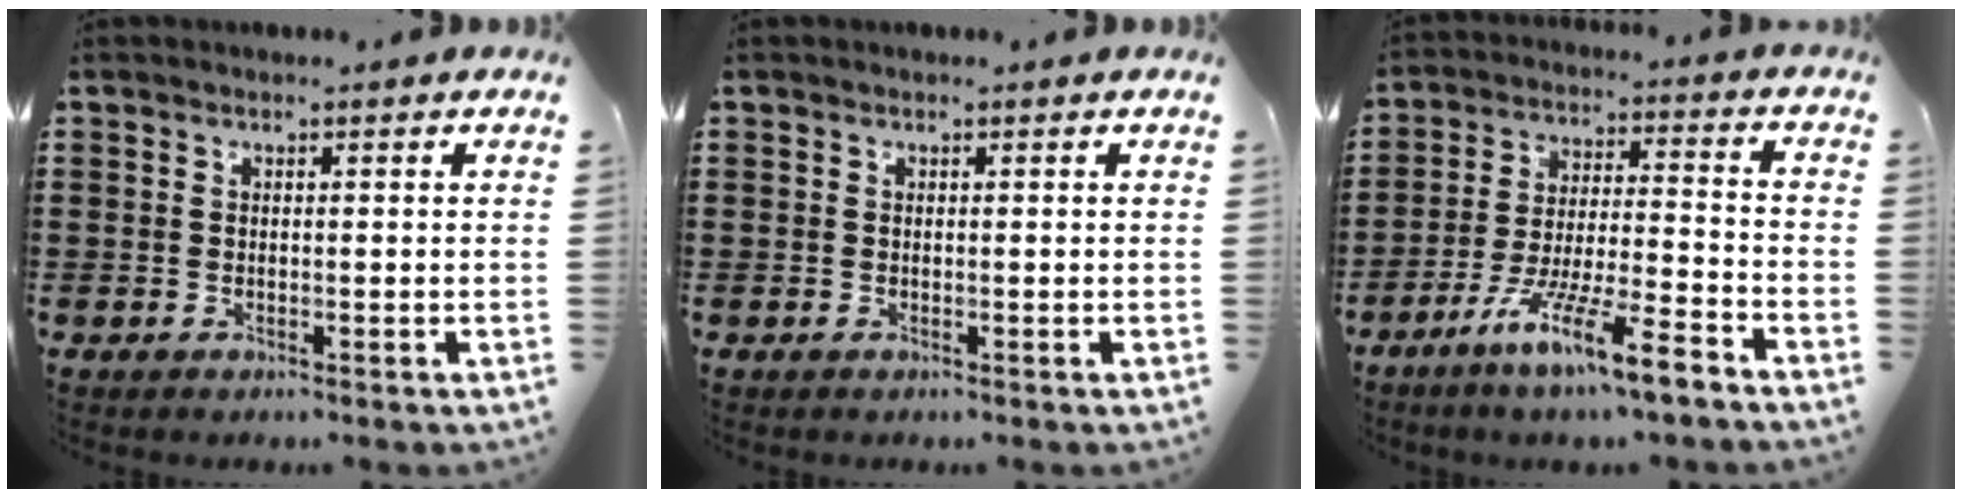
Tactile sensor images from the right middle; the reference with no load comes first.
{"total": 0.0}
{"total": 10.4, "force": [-8.0, 0.7, 6.7], "torque": [-0.124, 0.005, -0.153]}